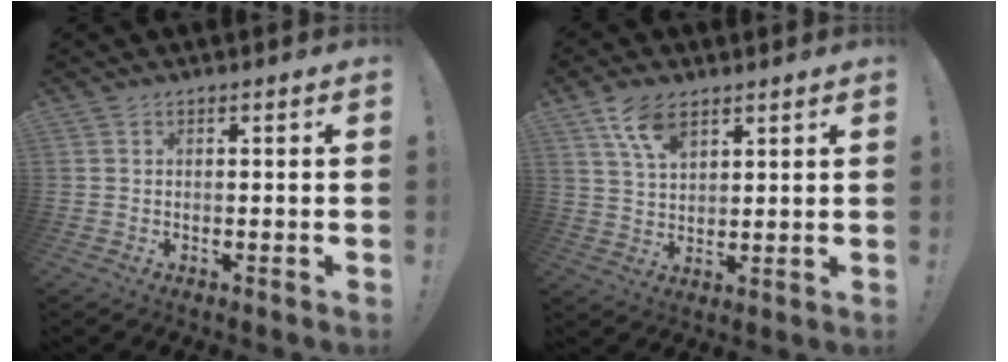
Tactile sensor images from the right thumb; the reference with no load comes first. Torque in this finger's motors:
{"motor_torque": [0.52, 1.49, 0.50, 0.26, 0.02]}